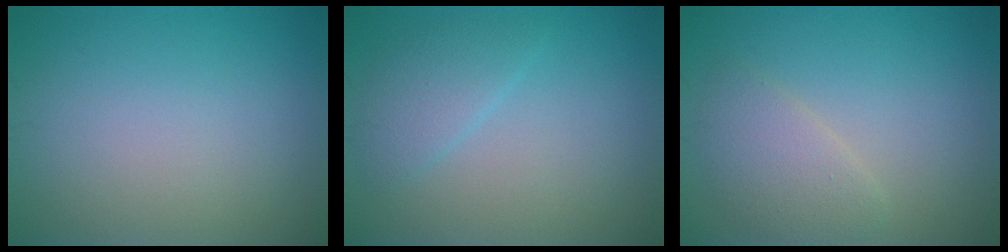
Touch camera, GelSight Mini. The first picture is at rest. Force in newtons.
{"total": 2.3, "press": 2.3, "slide": 0.3}
{"total": 2.7, "press": 2.7, "slide": 0.2}